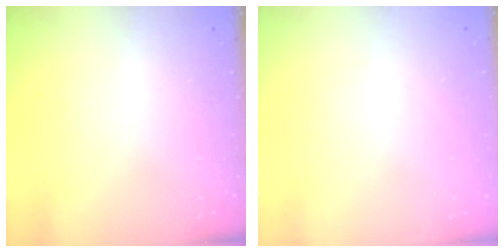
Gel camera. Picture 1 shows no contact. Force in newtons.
{"total": 0.0}